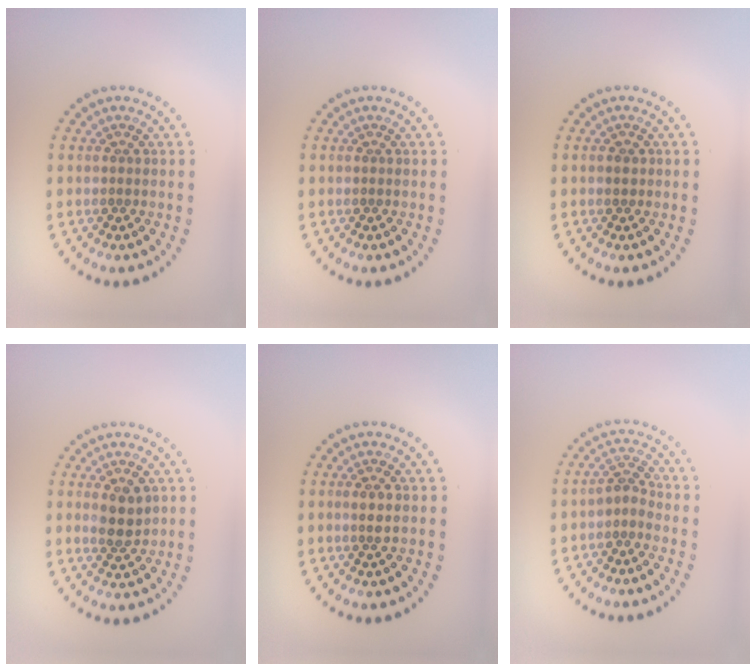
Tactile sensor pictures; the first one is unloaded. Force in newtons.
{"total": 0.0}
{"total": 1.0, "press": 0.9, "slide": 0.4}
{"total": 2.9, "press": 2.8, "slide": 0.9}
{"total": 1.4, "press": 1.2, "slide": 0.7}
{"total": 1.9, "press": 1.4, "slide": 1.2}